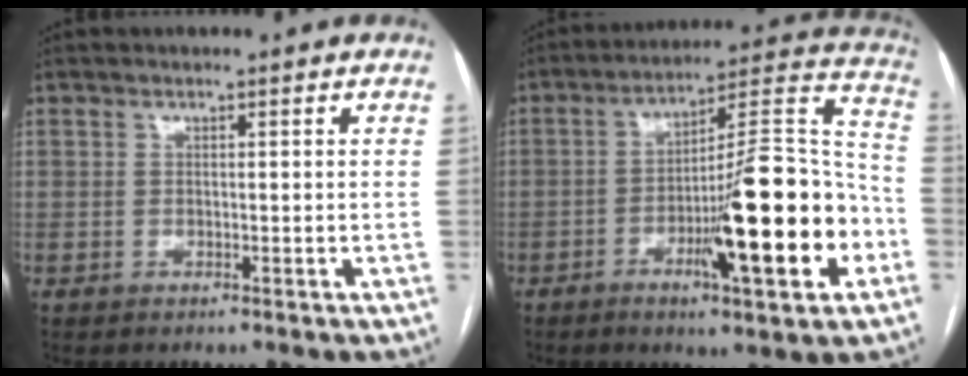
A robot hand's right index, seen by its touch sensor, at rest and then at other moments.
{"total": 20.2, "force": [-6.3, 2.4, 19.1], "torque": [-0.267, 0.009, -0.092]}